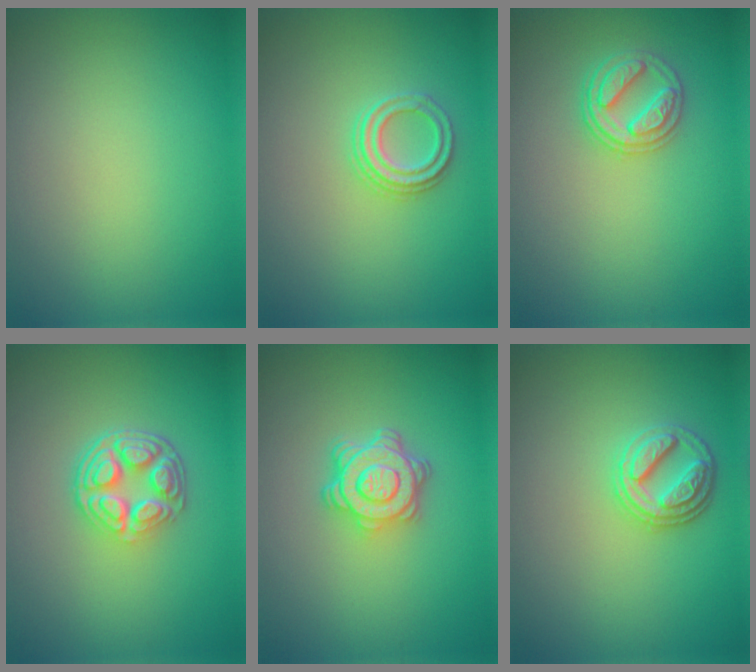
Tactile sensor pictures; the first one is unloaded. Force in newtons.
{"total": 2.4, "press": 2.2, "slide": 0.8}
{"total": 2.7, "press": 2.6, "slide": 0.3}
{"total": 5.1, "press": 3.8, "slide": 3.4}
{"total": 4.6, "press": 3.3, "slide": 3.2}
{"total": 2.9, "press": 2.8, "slide": 0.8}